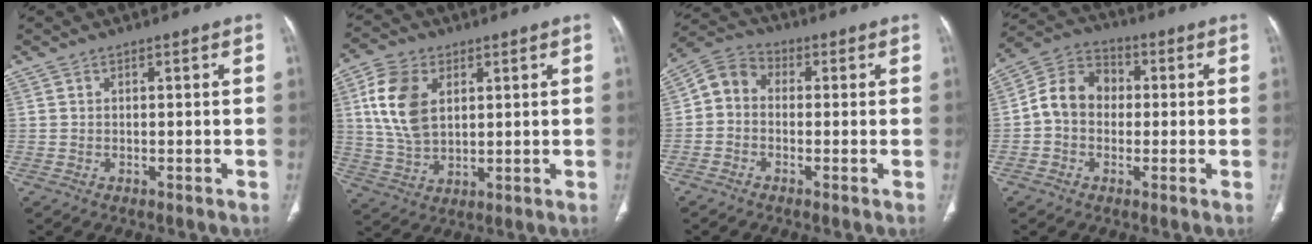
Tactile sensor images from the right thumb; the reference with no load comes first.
{"total": 11.6, "force": [3.3, 7.4, 8.2], "torque": [-0.156, -0.004, 0.068]}
{"total": 5.9, "force": [-0.5, 4.8, 3.5], "torque": [-0.051, 0.020, -0.030]}
{"total": 9.4, "force": [-0.2, 7.7, 5.5], "torque": [-0.080, 0.031, -0.020]}